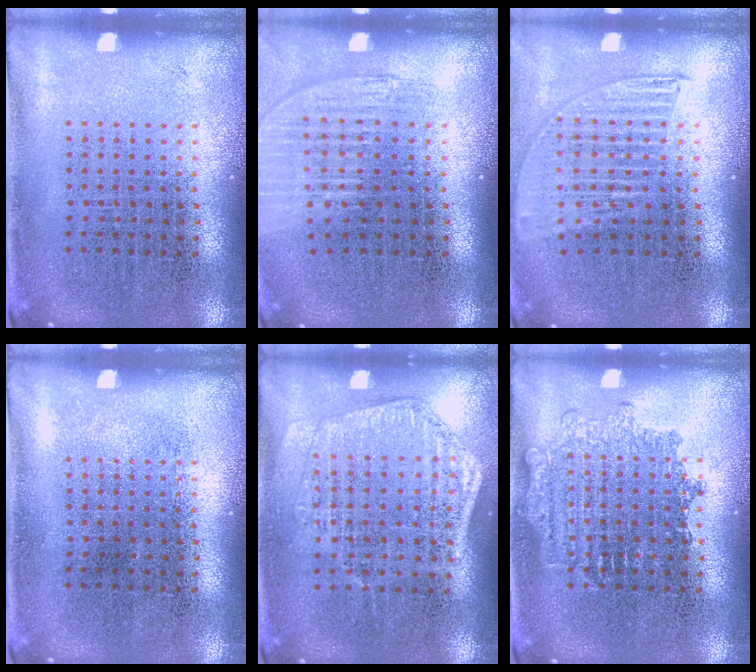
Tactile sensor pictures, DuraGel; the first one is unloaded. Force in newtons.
{"total": 1.2, "press": 1.1, "slide": 0.4}
{"total": 1.2, "press": 1.0, "slide": 0.6}
{"total": 0.0}
{"total": 1.4, "press": 1.3, "slide": 0.5}
{"total": 1.8, "press": 1.8, "slide": 0.3}